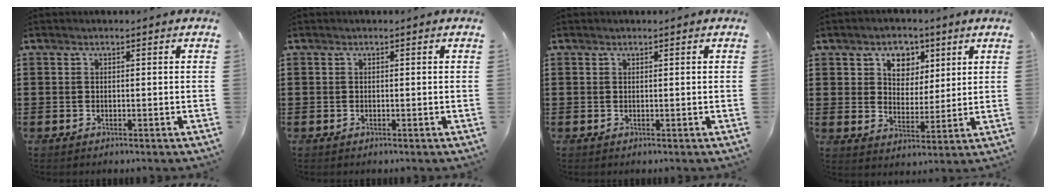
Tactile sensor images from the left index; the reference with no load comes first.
{"total": 0.0}
{"total": 0.0}
{"total": 5.5, "force": [3.3, 4.1, 1.8], "torque": [-0.035, 0.005, 0.053]}